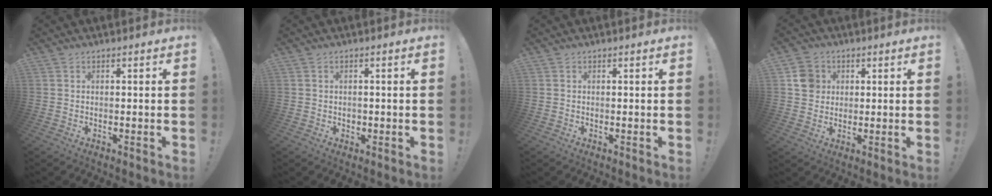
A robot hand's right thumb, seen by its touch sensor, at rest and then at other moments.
{"total": 1.0, "force": [-0.1, 0.9, 0.2], "torque": [-0.012, 0.005, -0.002]}
{"total": 0.7, "force": [0.1, 0.6, -0.2], "torque": [0.006, 0.001, 0.001]}
{"total": 6.9, "force": [1.8, 6.3, 1.9], "torque": [-0.019, 0.000, 0.039]}